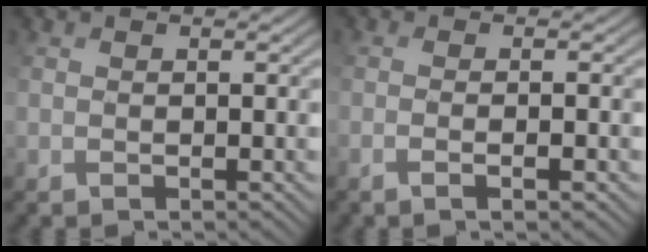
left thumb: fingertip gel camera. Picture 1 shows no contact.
{"total": 2.5, "force": [-0.9, 0.1, 2.3], "torque": [-0.032, 0.007, -0.025]}